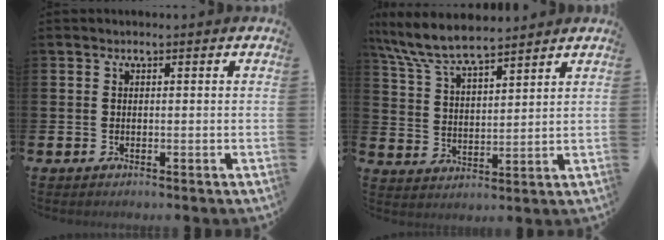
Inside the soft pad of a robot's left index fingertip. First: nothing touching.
{"total": 7.8, "force": [7.3, 1.1, 2.4], "torque": [-0.077, -0.034, 0.133]}